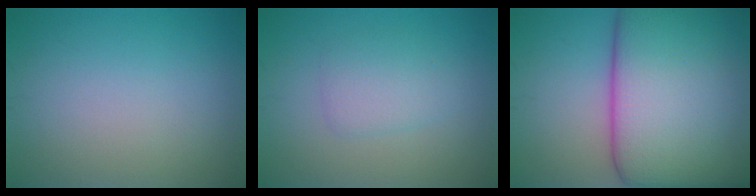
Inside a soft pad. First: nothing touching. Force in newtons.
{"total": 2.3, "press": 2.3, "slide": 0.0}
{"total": 20.4, "press": 20.4, "slide": 0.6}